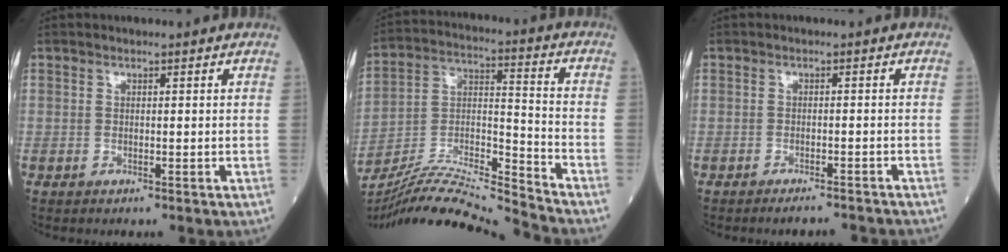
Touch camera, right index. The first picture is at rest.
{"total": 17.5, "force": [-16.6, -1.8, 5.2], "torque": [-0.091, 0.013, -0.297]}
{"total": 5.1, "force": [-4.8, 0.6, 1.7], "torque": [-0.013, -0.008, -0.062]}